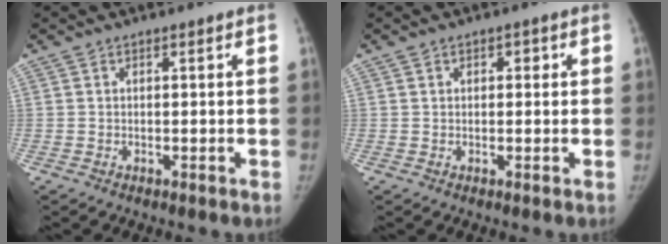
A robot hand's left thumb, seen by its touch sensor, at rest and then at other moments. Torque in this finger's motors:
{"motor_torque": [-0.25, 0.02, -0.08, 0.51, -0.06]}